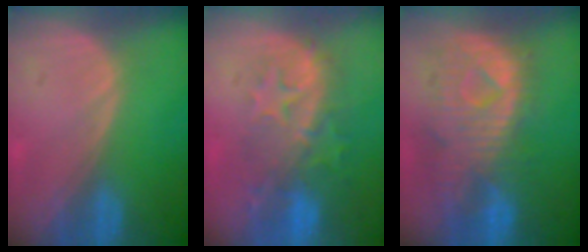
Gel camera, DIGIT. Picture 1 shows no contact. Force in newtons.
{"total": 9.5, "press": 8.7, "slide": 4.0}
{"total": 11.4, "press": 9.9, "slide": 5.7}